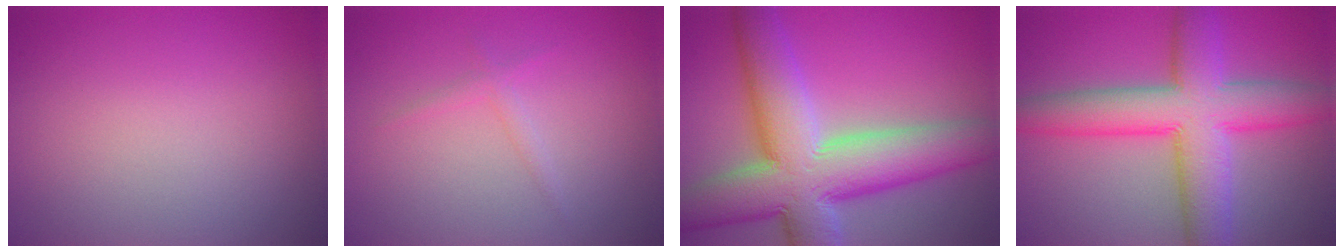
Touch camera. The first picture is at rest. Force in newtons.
{"total": 1.1, "press": 1.1, "slide": 0.1}
{"total": 12.5, "press": 12.5, "slide": 0.8}
{"total": 9.6, "press": 9.5, "slide": 0.2}